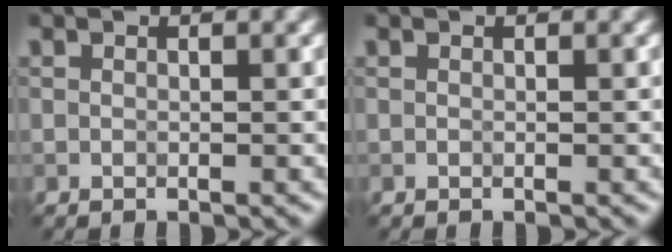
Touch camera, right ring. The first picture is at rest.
{"total": 0.0}